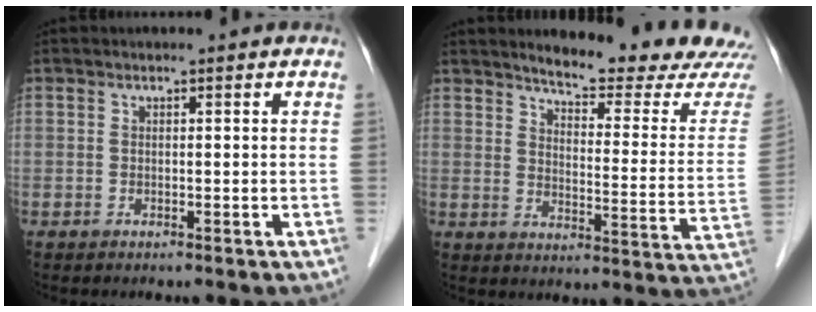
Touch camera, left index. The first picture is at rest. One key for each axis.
{"total": 17.2, "fx": 16.2, "fy": 0.6, "fz": 5.8, "tx": -0.078, "ty": -0.088, "tz": 0.189}